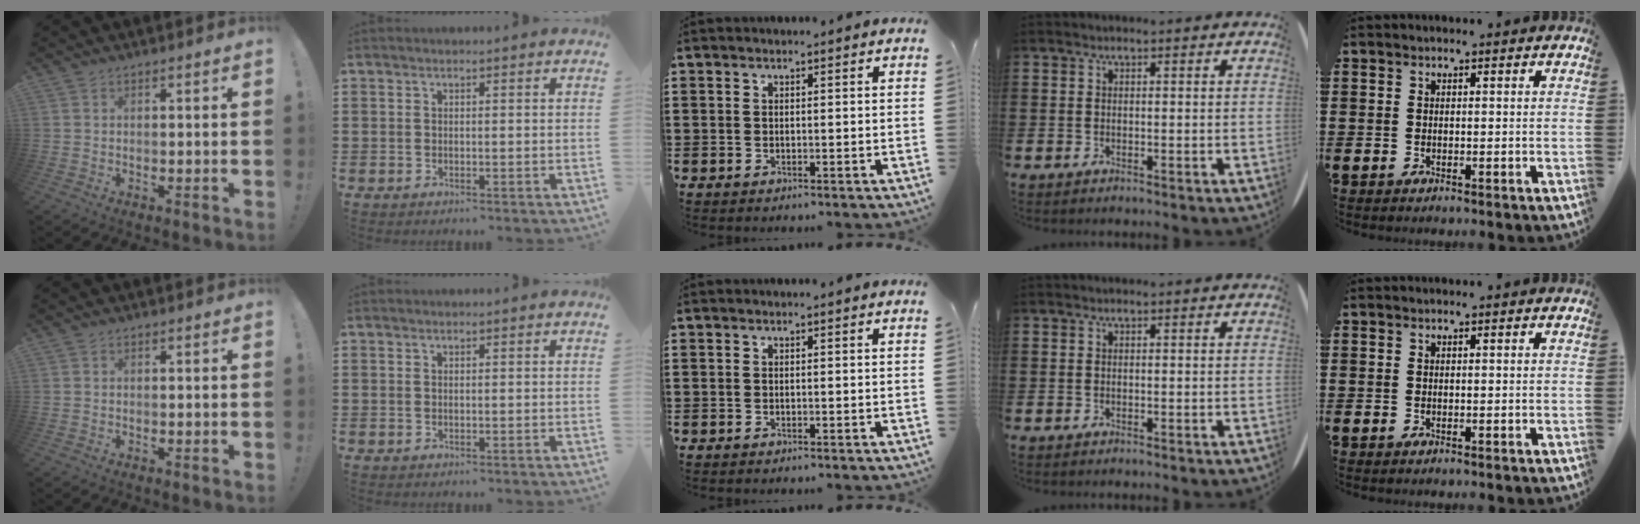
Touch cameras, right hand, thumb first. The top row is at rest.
{}